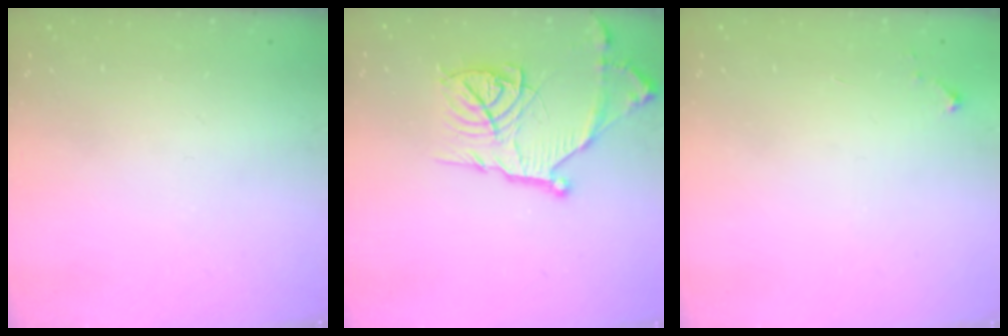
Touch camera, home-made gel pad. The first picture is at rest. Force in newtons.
{"total": 17.5, "press": 17.4, "slide": 1.6}
{"total": 2.6, "press": 2.6, "slide": 0.4}